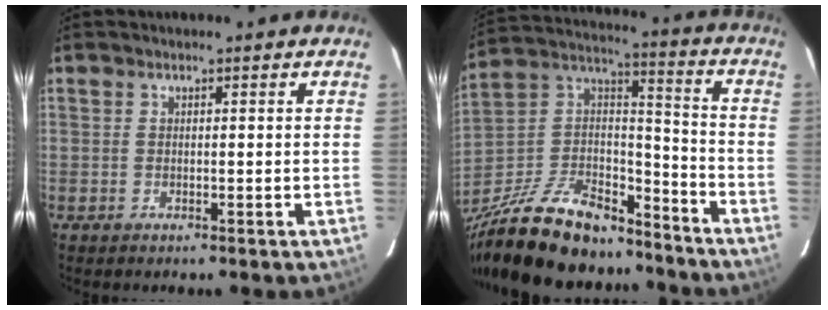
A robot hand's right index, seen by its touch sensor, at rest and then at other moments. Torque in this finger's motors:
{"motor_torque": [0.98, -1.16, 0.71, 0.18]}